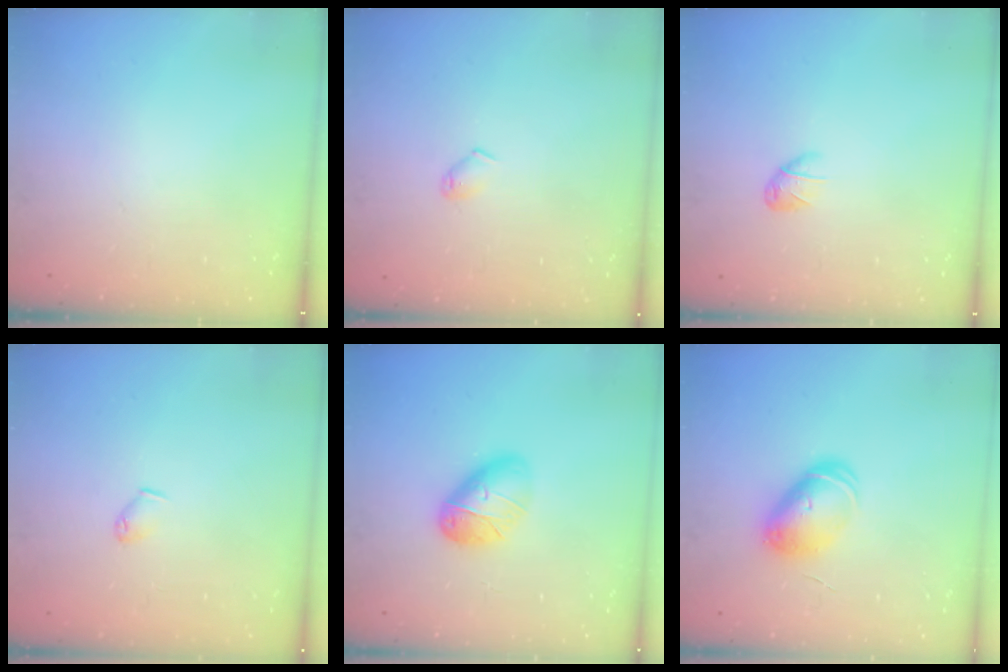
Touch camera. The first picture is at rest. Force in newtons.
{"total": 4.5, "press": 4.4, "slide": 0.8}
{"total": 5.5, "press": 5.3, "slide": 1.4}
{"total": 4.0, "press": 3.9, "slide": 0.8}
{"total": 11.5, "press": 11.5, "slide": 0.5}
{"total": 8.1, "press": 8.1, "slide": 1.1}